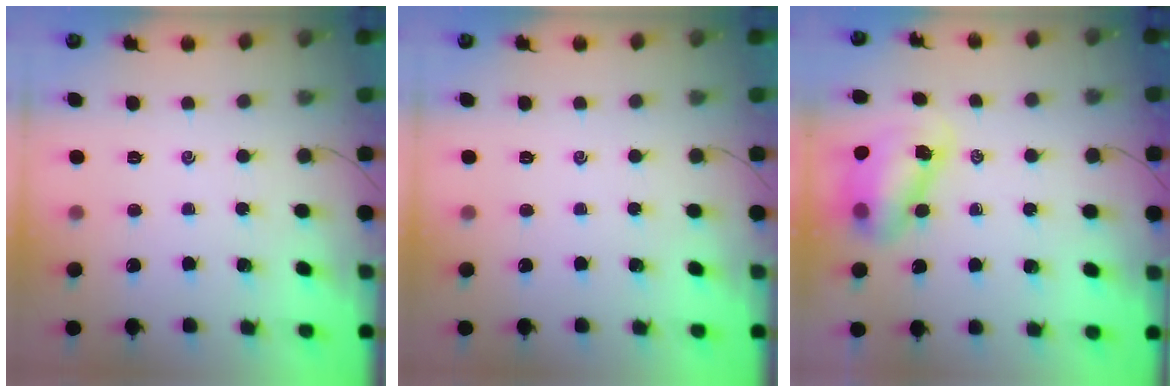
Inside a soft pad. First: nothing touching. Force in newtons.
{"total": 0.0}
{"total": 9.5, "press": 9.3, "slide": 2.0}